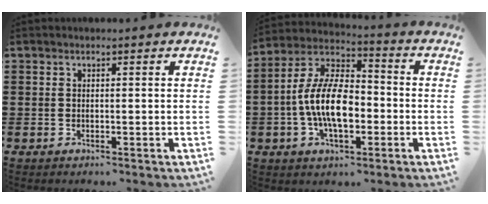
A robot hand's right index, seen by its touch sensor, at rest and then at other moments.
{"total": 11.9, "force": [-2.5, 5.7, 10.1], "torque": [-0.228, -0.001, -0.052]}